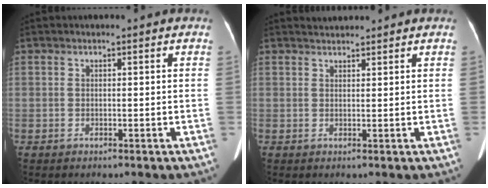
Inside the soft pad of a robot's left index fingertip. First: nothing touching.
{"total": 1.5, "force": [1.5, 0.3, -0.1], "torque": [-0.009, 0.013, 0.029]}